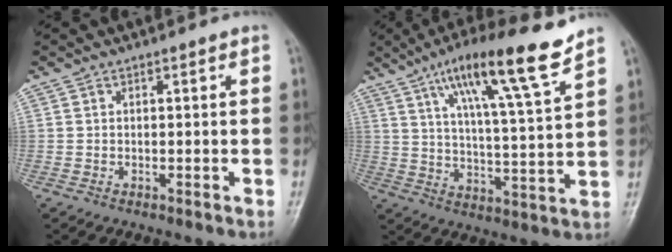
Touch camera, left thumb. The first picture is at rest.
{"total": 16.4, "force": [10.9, 1.8, 12.1], "torque": [-0.189, -0.049, 0.182]}